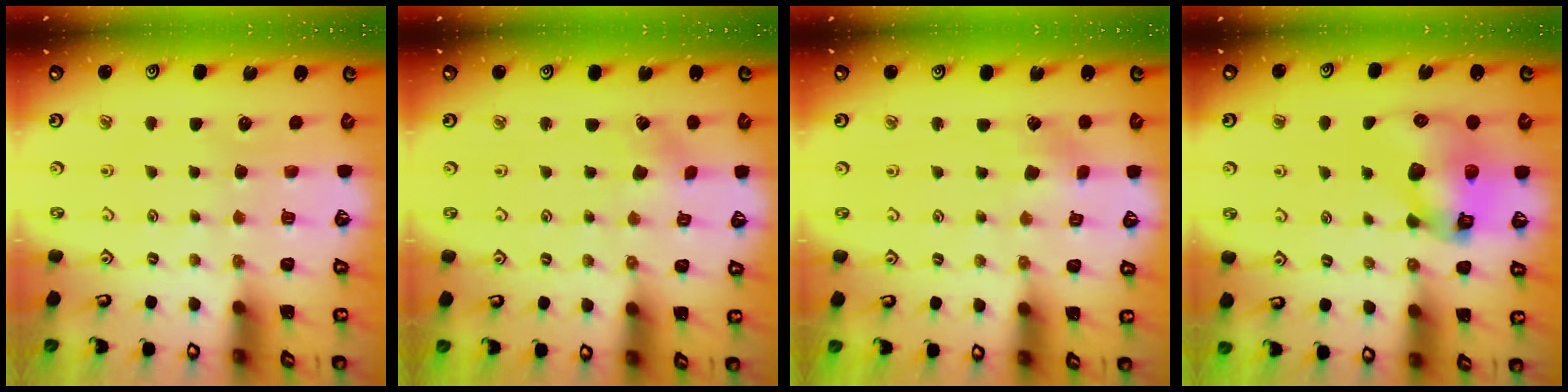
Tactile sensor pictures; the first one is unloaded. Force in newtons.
{"total": 0.5, "press": 0.5, "slide": 0.1}
{"total": 2.6, "press": 2.6, "slide": 0.3}
{"total": 12.2, "press": 12.1, "slide": 1.8}